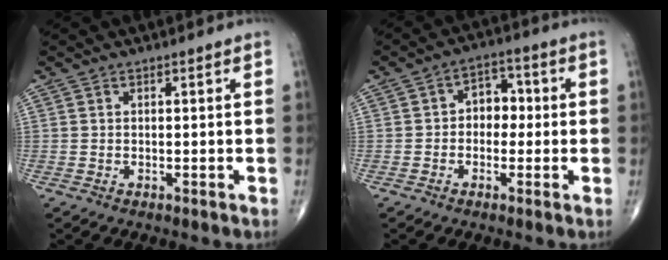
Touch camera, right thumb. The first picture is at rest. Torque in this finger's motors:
{"motor_torque": [-0.25, -0.08, 0.27, 0.25, 0.08]}